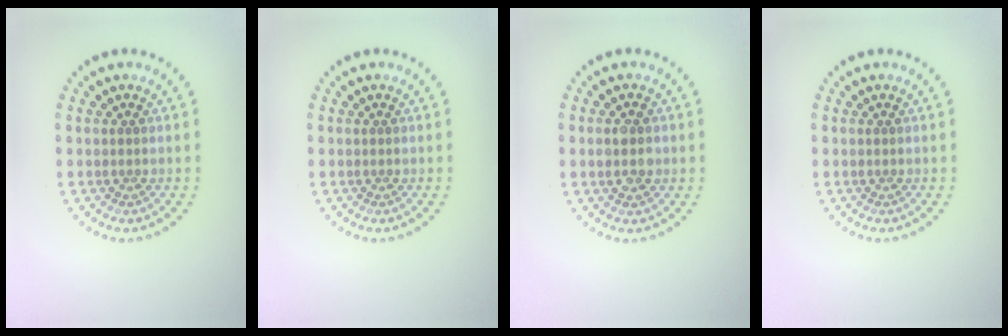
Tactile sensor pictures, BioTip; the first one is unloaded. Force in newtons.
{"total": 0.0}
{"total": 2.7, "press": 2.7, "slide": 0.1}
{"total": 0.0}